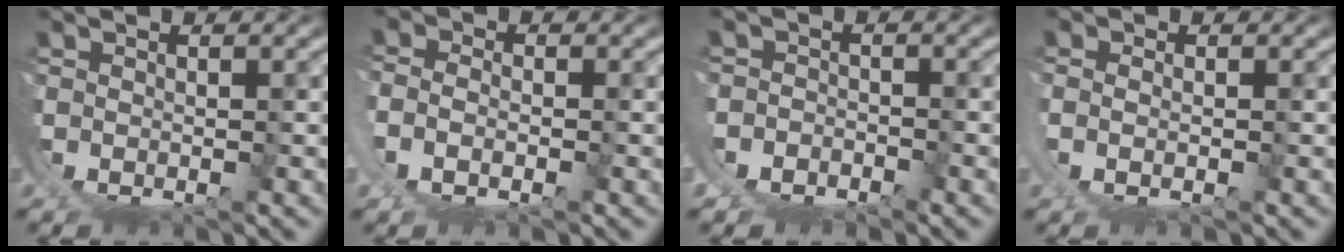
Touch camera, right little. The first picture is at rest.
{"total": 3.0, "force": [1.1, 1.9, 2.0], "torque": [-0.058, -0.010, 0.022]}
{"total": 3.5, "force": [-0.3, 3.3, 1.1], "torque": [-0.041, -0.010, -0.007]}
{"total": 1.4, "force": [0.7, 0.1, 1.2], "torque": [-0.034, -0.007, 0.017]}